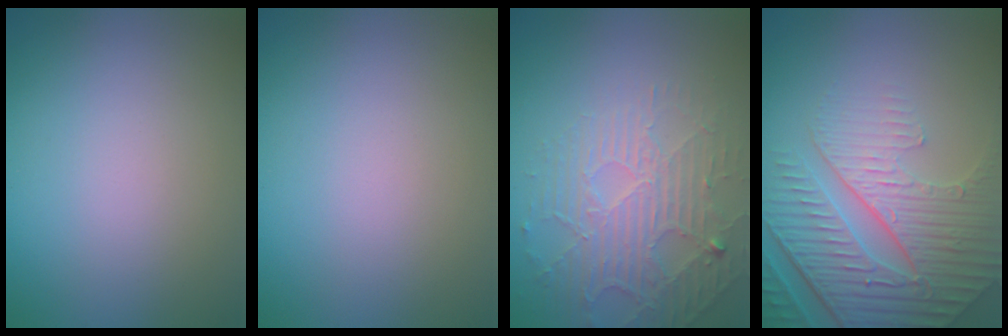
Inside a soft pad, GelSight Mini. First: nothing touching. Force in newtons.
{"total": 0.0}
{"total": 4.5, "press": 3.3, "slide": 3.1}
{"total": 7.6, "press": 5.7, "slide": 5.1}